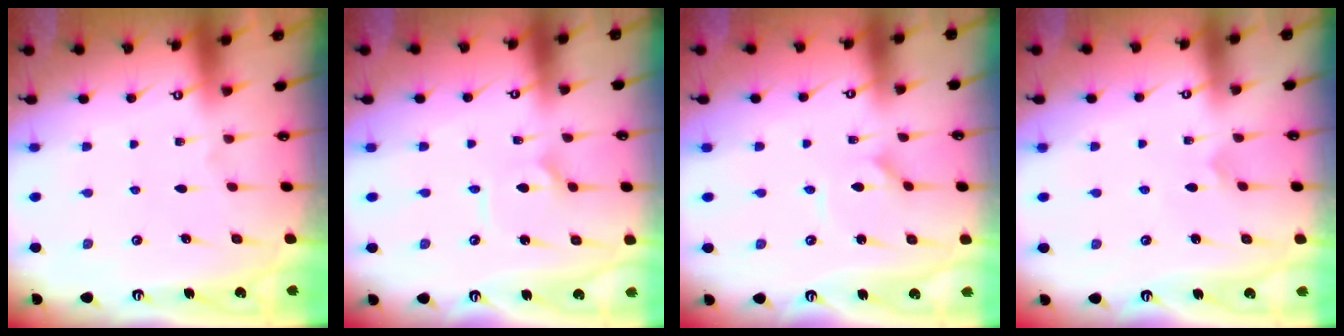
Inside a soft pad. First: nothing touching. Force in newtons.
{"total": 2.7, "press": 2.7, "slide": 0.4}
{"total": 1.7, "press": 1.6, "slide": 0.3}
{"total": 2.3, "press": 2.3, "slide": 0.2}